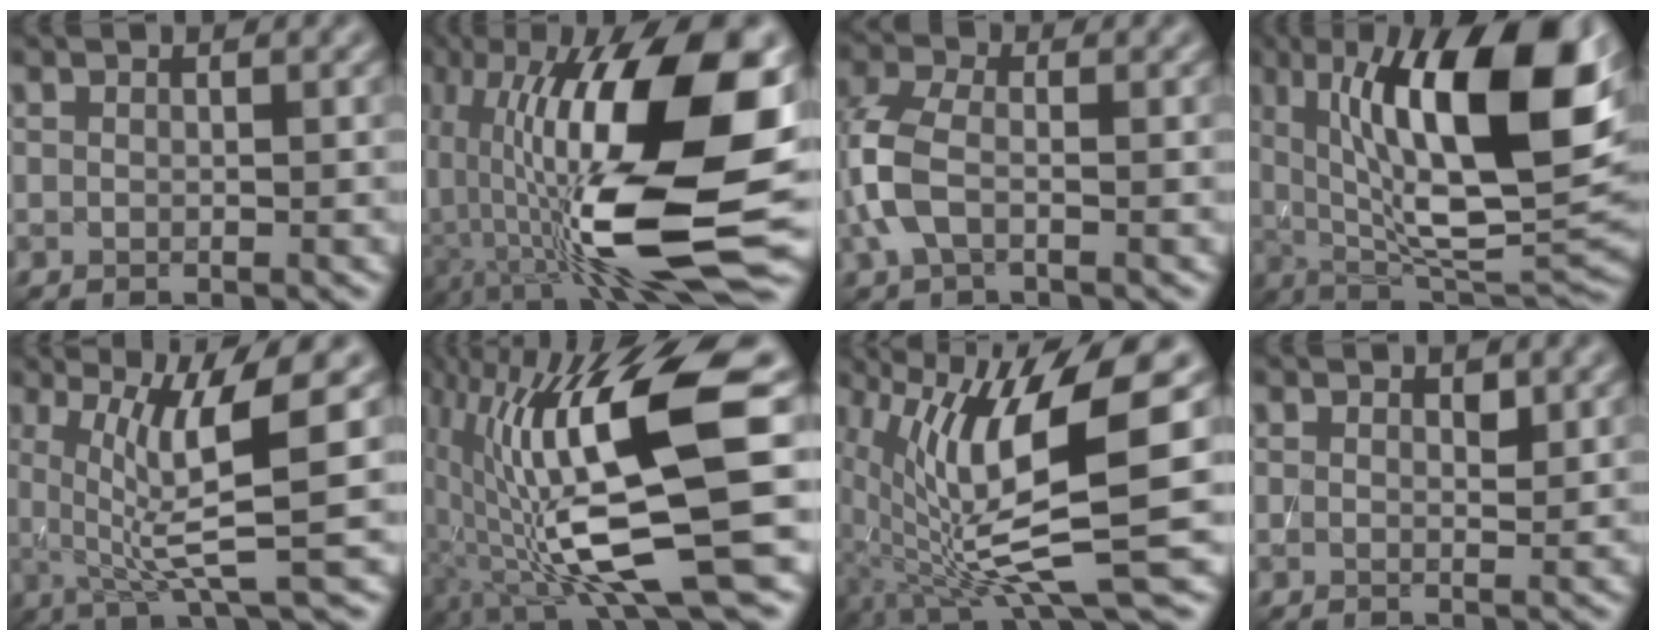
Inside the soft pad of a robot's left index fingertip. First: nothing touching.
{"total": 15.8, "force": [-2.1, 4.7, 14.9], "torque": [-0.248, 0.019, -0.041]}
{"total": 4.3, "force": [-1.0, 2.3, 3.5], "torque": [-0.094, 0.007, -0.031]}
{"total": 15.8, "force": [4.5, 5.1, 14.3], "torque": [-0.221, 0.001, 0.068]}
{"total": 7.4, "force": [1.2, 1.1, 7.2], "torque": [-0.122, -0.004, 0.025]}
{"total": 13.9, "force": [-0.4, 2.8, 13.6], "torque": [-0.237, 0.005, -0.006]}
{"total": 12.6, "force": [0.4, 3.2, 12.2], "torque": [-0.232, -0.018, 0.020]}
{"total": 0.8, "force": [0.5, 0.4, 0.6], "torque": [-0.008, -0.004, 0.008]}